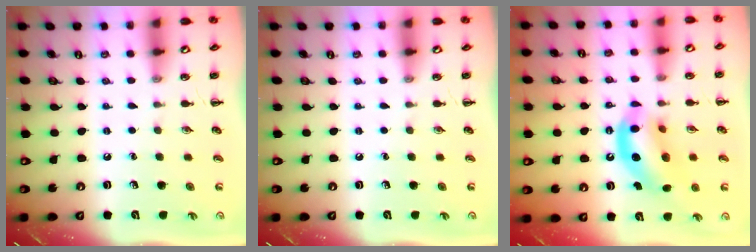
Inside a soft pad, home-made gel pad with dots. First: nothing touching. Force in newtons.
{"total": 0.0}
{"total": 13.1, "press": 12.7, "slide": 3.4}